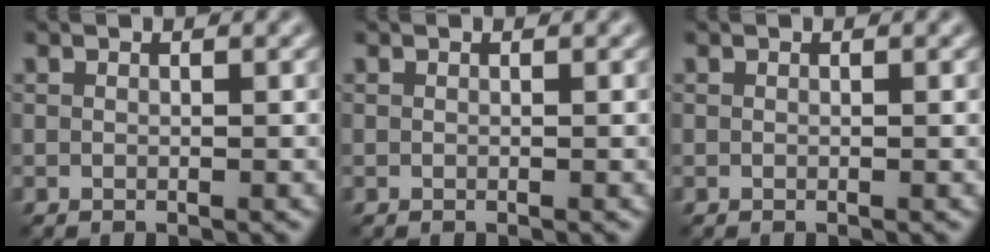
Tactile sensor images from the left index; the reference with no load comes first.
{"total": 0.0}
{"total": 0.0}